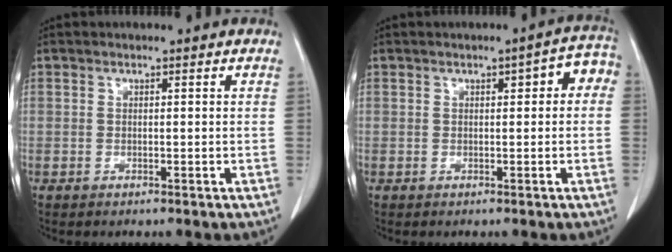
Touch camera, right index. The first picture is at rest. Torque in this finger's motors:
{"motor_torque": [0.16, 0.11, 0.07, 0.00]}